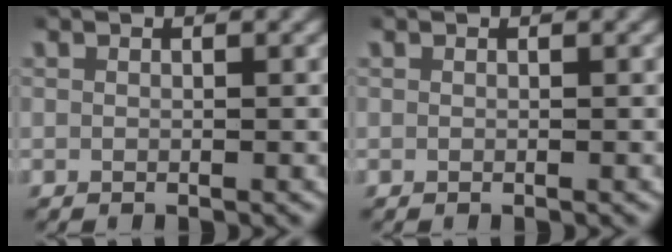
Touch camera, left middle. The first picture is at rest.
{"total": 0.0}